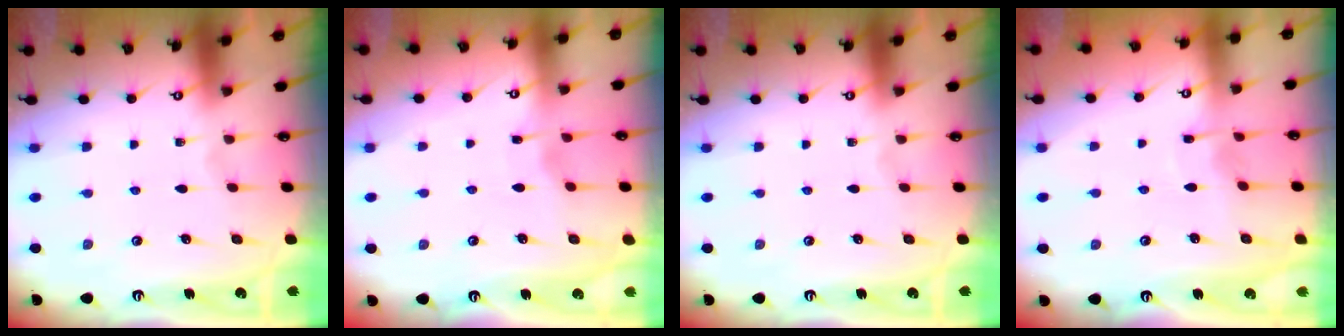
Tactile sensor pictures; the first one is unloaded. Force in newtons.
{"total": 2.8, "press": 2.8, "slide": 0.4}
{"total": 0.0}
{"total": 2.8, "press": 2.8, "slide": 0.3}